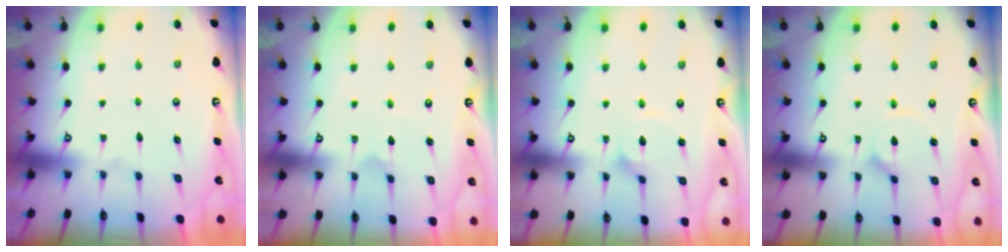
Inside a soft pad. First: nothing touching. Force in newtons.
{"total": 0.9, "press": 0.9, "slide": 0.1}
{"total": 2.0, "press": 2.0, "slide": 0.3}
{"total": 3.1, "press": 3.1, "slide": 0.3}